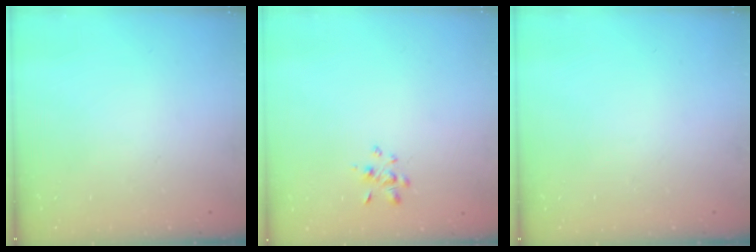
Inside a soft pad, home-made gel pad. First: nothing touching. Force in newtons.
{"total": 2.3, "press": 2.2, "slide": 0.7}
{"total": 0.0}